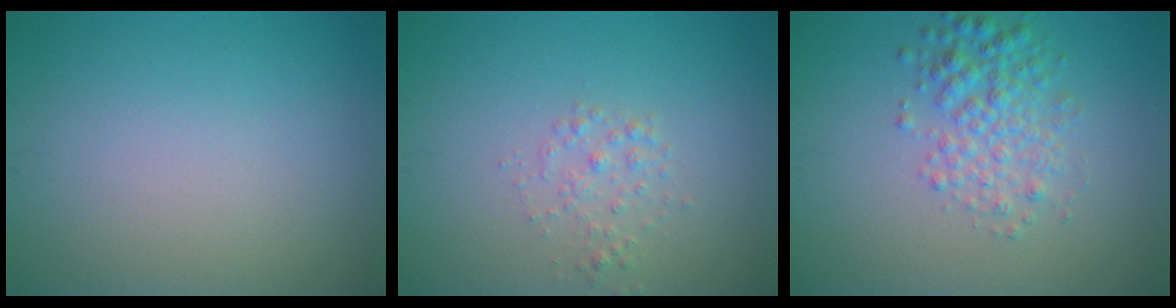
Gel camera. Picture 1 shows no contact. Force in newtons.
{"total": 1.4, "press": 1.4, "slide": 0.0}
{"total": 3.4, "press": 3.4, "slide": 0.0}